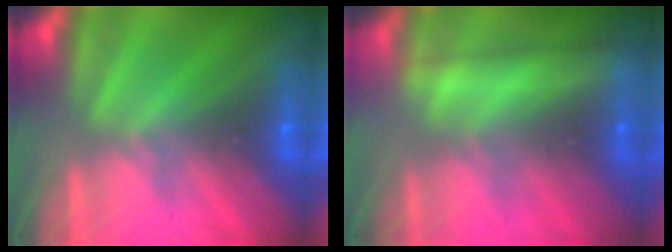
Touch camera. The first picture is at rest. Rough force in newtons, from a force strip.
{"total": 2.4}